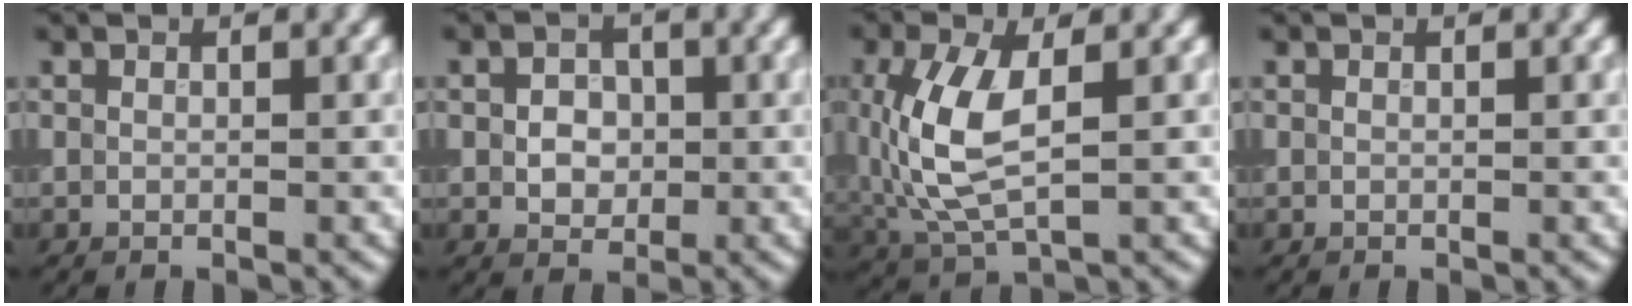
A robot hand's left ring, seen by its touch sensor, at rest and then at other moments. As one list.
[{"total": 2.8, "force": [0.0, 2.3, 1.6], "torque": [-0.026, 0.001, -0.005]}, {"total": 6.8, "force": [0.2, 3.2, 6.0], "torque": [-0.149, -0.001, 0.007]}, {"total": 0.0}]